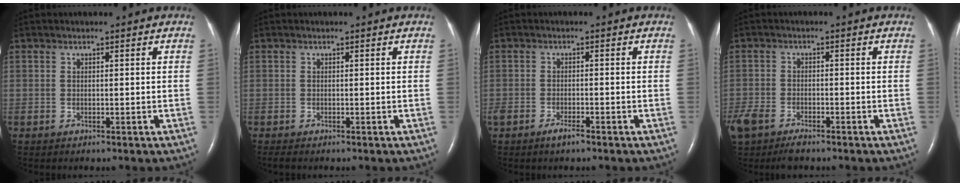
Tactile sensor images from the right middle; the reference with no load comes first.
{"total": 0.7, "force": [-0.6, 0.0, 0.4], "torque": [-0.011, -0.003, -0.010]}
{"total": 1.9, "force": [-1.5, 0.3, 1.2], "torque": [-0.030, -0.002, -0.026]}
{"total": 11.8, "force": [-7.9, 6.2, 6.2], "torque": [-0.177, -0.018, -0.126]}